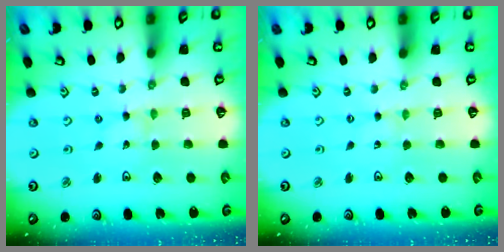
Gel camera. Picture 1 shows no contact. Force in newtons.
{"total": 0.6, "press": 0.6, "slide": 0.1}